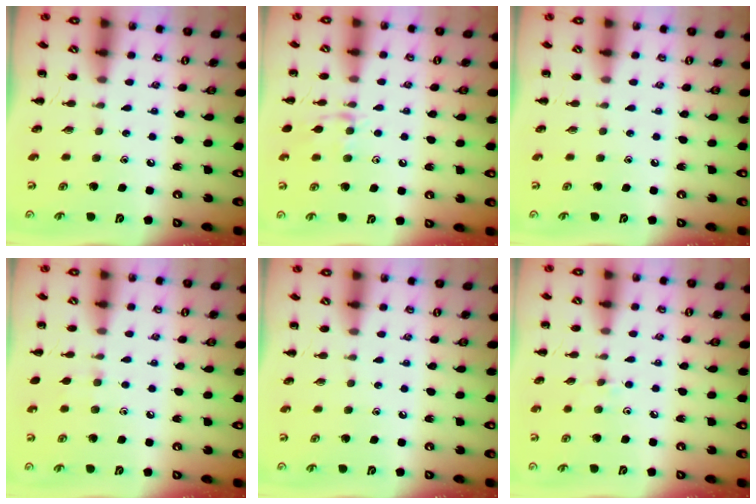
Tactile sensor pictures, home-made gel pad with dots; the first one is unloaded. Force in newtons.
{"total": 9.4, "press": 9.4, "slide": 0.7}
{"total": 0.0}
{"total": 4.7, "press": 4.3, "slide": 1.9}
{"total": 0.0}
{"total": 3.9, "press": 3.6, "slide": 1.4}